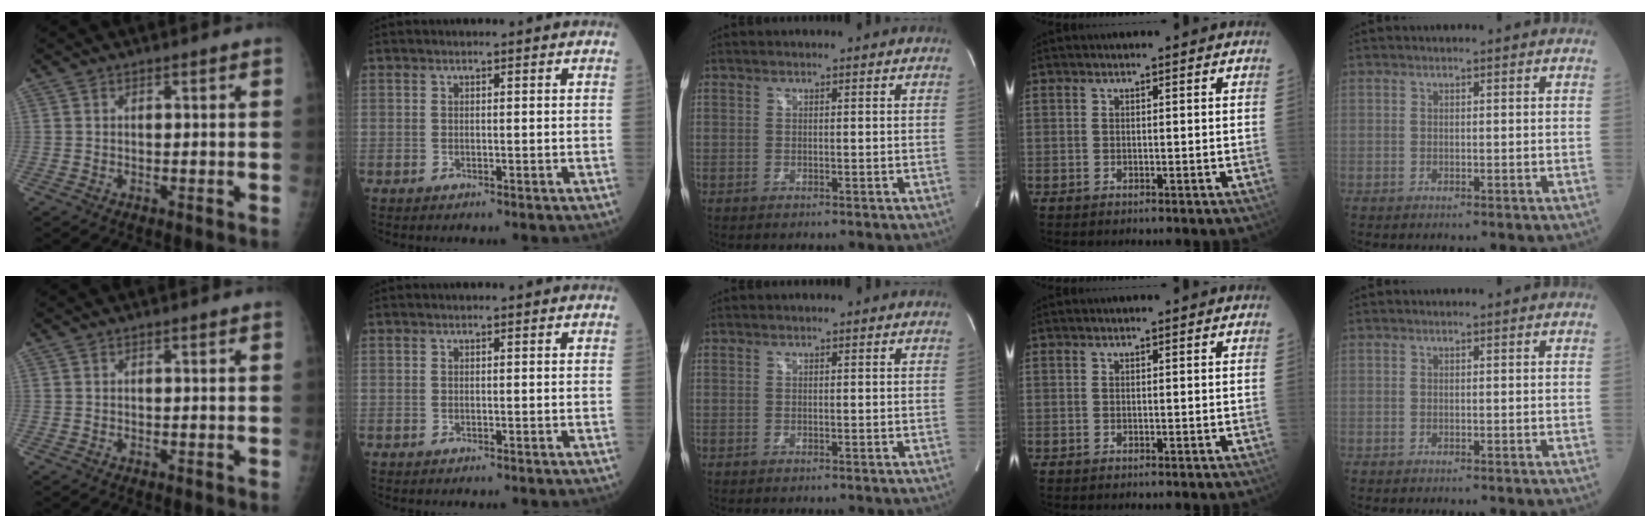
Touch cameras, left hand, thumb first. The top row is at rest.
{}